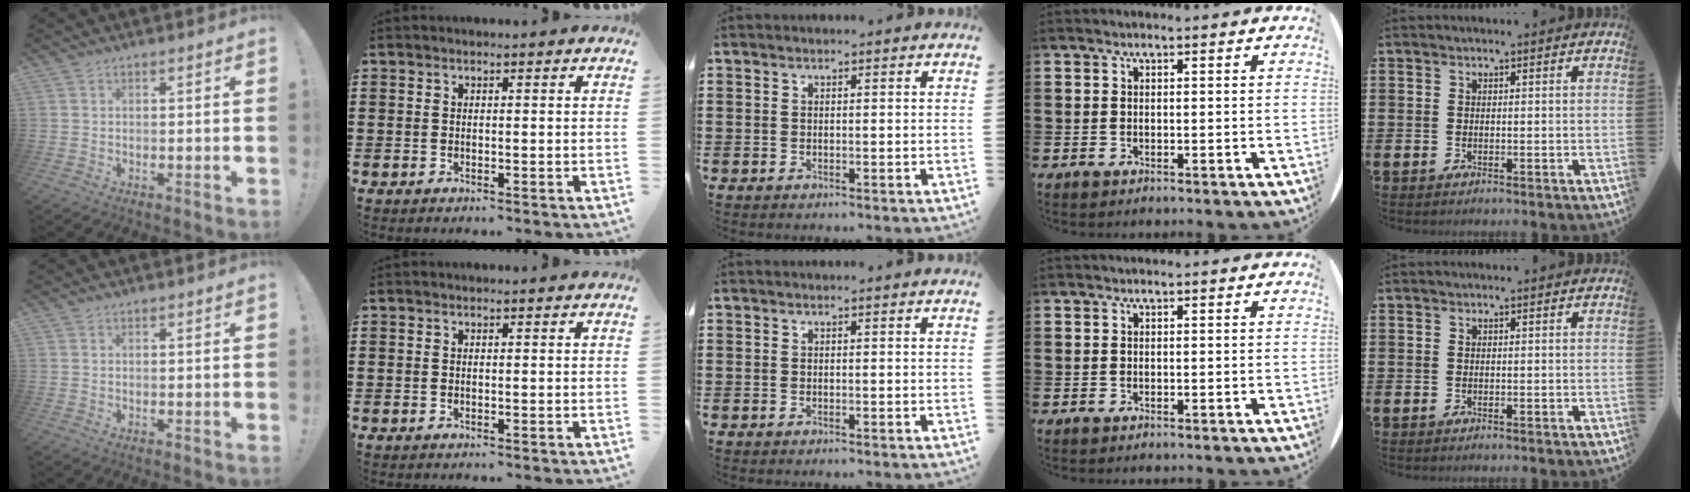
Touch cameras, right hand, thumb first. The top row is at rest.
{}